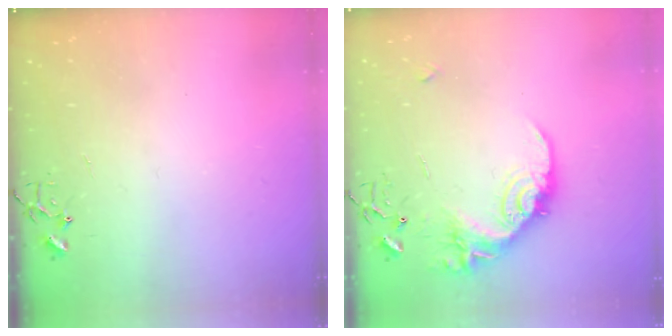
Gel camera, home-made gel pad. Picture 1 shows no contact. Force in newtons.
{"total": 18.0, "press": 17.9, "slide": 1.1}